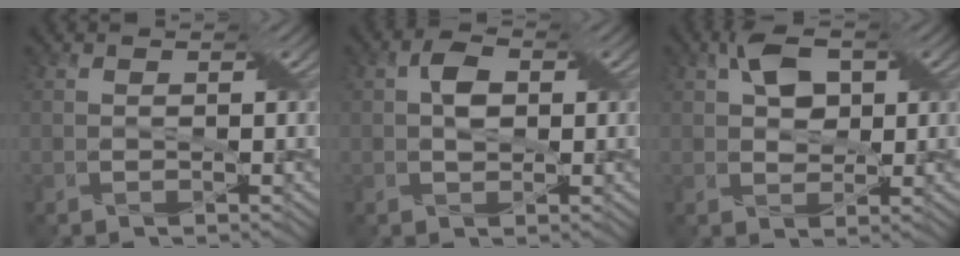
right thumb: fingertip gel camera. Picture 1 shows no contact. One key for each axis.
{"total": 3.1, "fx": 0.4, "fy": 2.0, "fz": 2.3, "tx": -0.044, "ty": 0.006, "tz": 0.003}
{"total": 4.7, "fx": 1.5, "fy": 3.1, "fz": 3.1, "tx": -0.064, "ty": 0.006, "tz": 0.024}